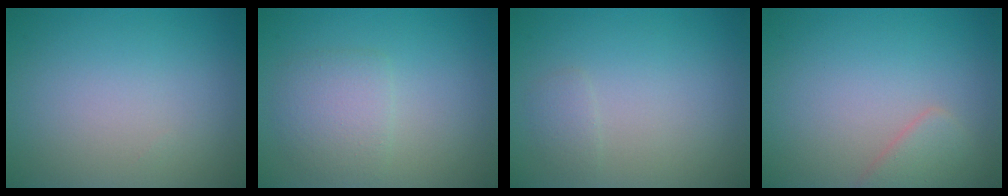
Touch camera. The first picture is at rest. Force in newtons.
{"total": 2.8, "press": 2.8, "slide": 0.1}
{"total": 0.9, "press": 0.9, "slide": 0.0}
{"total": 1.9, "press": 1.9, "slide": 0.2}